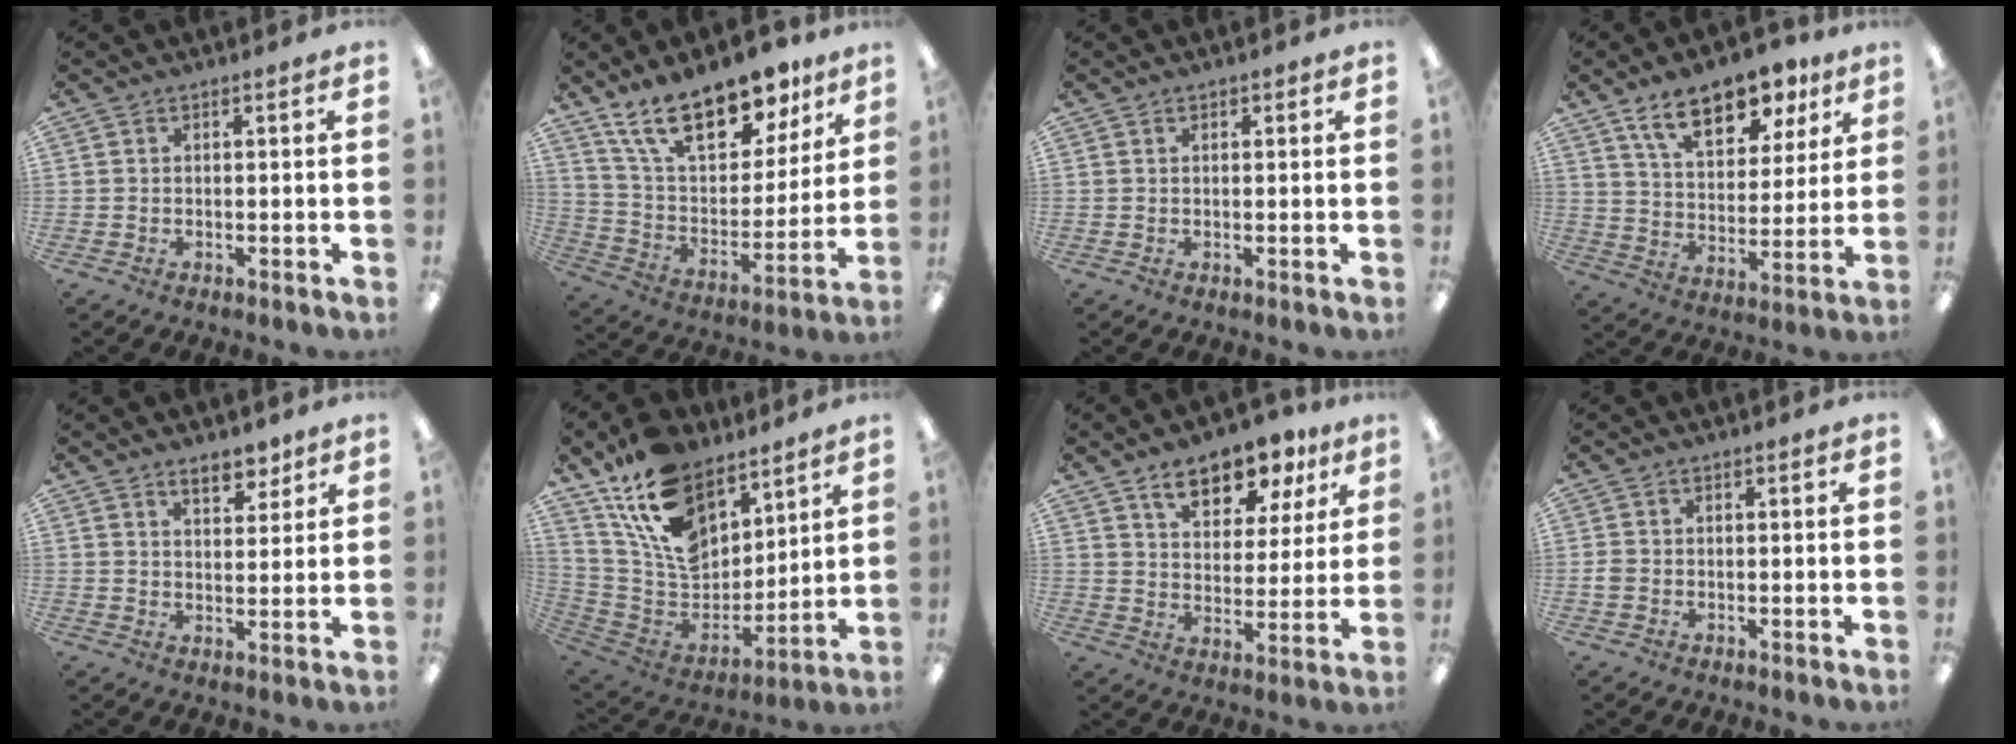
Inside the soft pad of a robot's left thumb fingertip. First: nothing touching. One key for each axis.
{"total": 21.6, "fx": 15.2, "fy": 9.8, "fz": 11.7, "tx": -0.202, "ty": -0.089, "tz": 0.270}
{"total": 0.7, "fx": 0.5, "fy": 0.5, "fz": 0.2, "tx": -0.005, "ty": 0.004, "tz": 0.008}
{"total": 15.6, "fx": 10.6, "fy": 7.7, "fz": 8.5, "tx": -0.131, "ty": -0.047, "tz": 0.185}
{"total": 6.0, "fx": 4.6, "fy": 2.8, "fz": 2.8, "tx": -0.024, "ty": -0.024, "tz": 0.078}
{"total": 19.2, "fx": 12.3, "fy": 11.2, "fz": 9.6, "tx": -0.188, "ty": -0.064, "tz": 0.233}
{"total": 12.5, "fx": 8.9, "fy": 6.5, "fz": 6.0, "tx": -0.086, "ty": -0.042, "tz": 0.156}
{"total": 1.5, "fx": -0.4, "fy": 1.2, "fz": 0.7, "tx": -0.012, "ty": 0.003, "tz": -0.007}